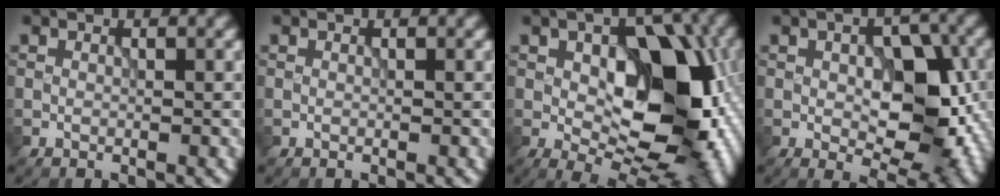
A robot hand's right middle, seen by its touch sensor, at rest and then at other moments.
{"total": 0.0}
{"total": 12.6, "force": [-0.1, 7.2, 10.4], "torque": [-0.142, 0.000, 0.001]}
{"total": 8.0, "force": [-0.4, 4.4, 6.7], "torque": [-0.096, -0.003, -0.004]}